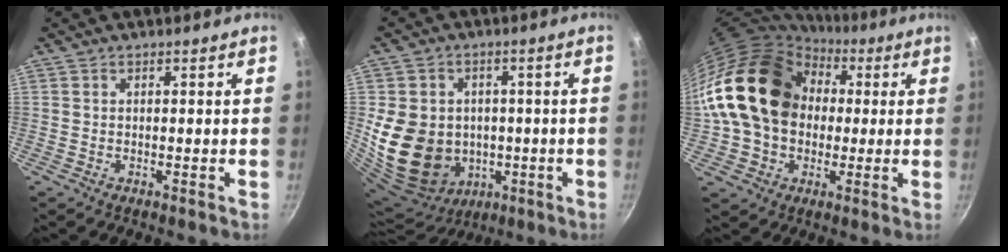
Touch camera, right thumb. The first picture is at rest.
{"total": 17.9, "force": [-1.2, 15.3, 9.2], "torque": [-0.166, 0.016, 0.005]}
{"total": 21.3, "force": [3.3, 16.7, 12.9], "torque": [-0.208, 0.041, 0.056]}